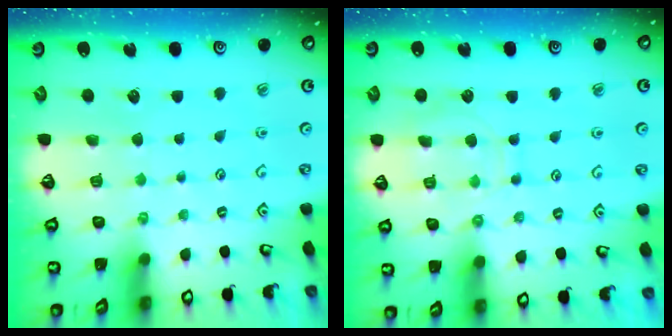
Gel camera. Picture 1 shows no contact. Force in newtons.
{"total": 8.4, "press": 8.3, "slide": 0.8}